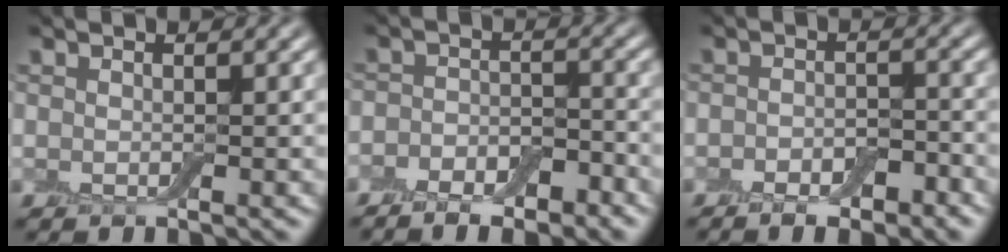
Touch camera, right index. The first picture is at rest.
{"total": 5.7, "force": [-3.9, 3.0, 2.8], "torque": [-0.004, 0.001, -0.063]}
{"total": 3.8, "force": [-2.3, 1.8, 2.5], "torque": [-0.023, 0.005, -0.034]}